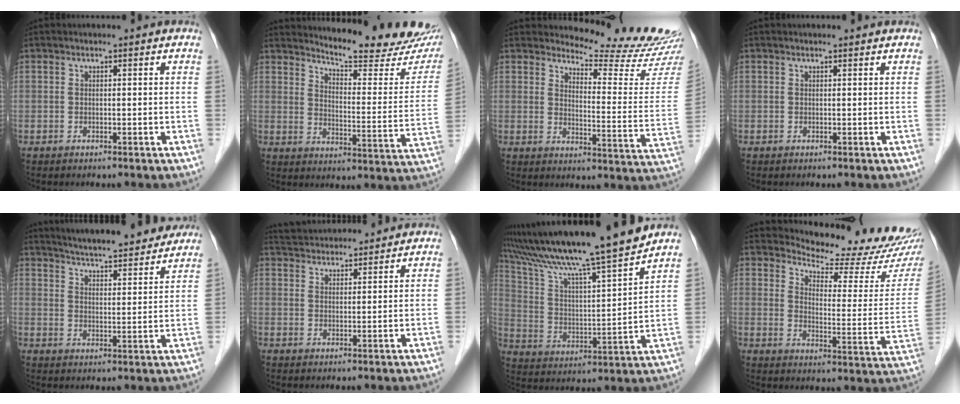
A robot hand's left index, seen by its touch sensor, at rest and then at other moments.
{"total": 19.4, "force": [17.9, 2.4, 7.2], "torque": [-0.093, -0.084, 0.215]}
{"total": 15.6, "force": [15.3, -0.9, 2.8], "torque": [-0.039, -0.126, 0.175]}
{"total": 0.8, "force": [0.8, 0.1, 0.1], "torque": [-0.009, 0.004, 0.009]}
{"total": 18.0, "force": [16.5, 2.2, 6.9], "torque": [-0.101, 0.009, 0.227]}
{"total": 8.8, "force": [8.5, 1.1, 1.8], "torque": [-0.038, 0.031, 0.134]}
{"total": 20.4, "force": [17.4, -1.0, 10.6], "torque": [-0.190, -0.007, 0.290]}
{"total": 17.3, "force": [16.6, 1.3, 4.7], "torque": [-0.065, -0.100, 0.195]}